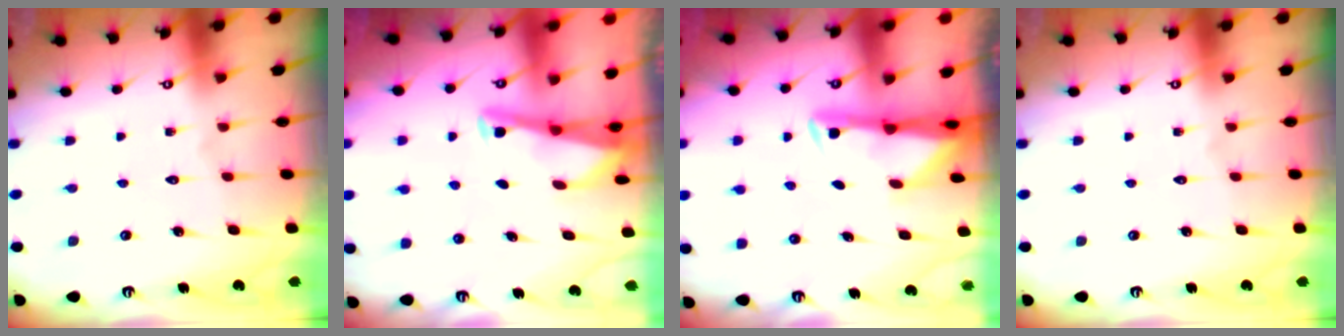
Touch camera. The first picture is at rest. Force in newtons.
{"total": 3.0, "press": 2.9, "slide": 0.4}
{"total": 2.8, "press": 2.8, "slide": 0.4}
{"total": 0.0}